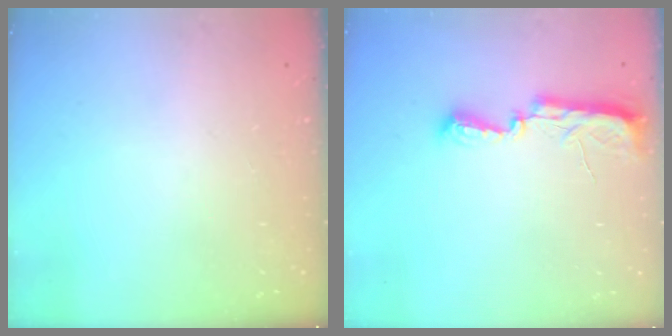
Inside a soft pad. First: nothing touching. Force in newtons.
{"total": 7.7, "press": 7.7, "slide": 0.7}